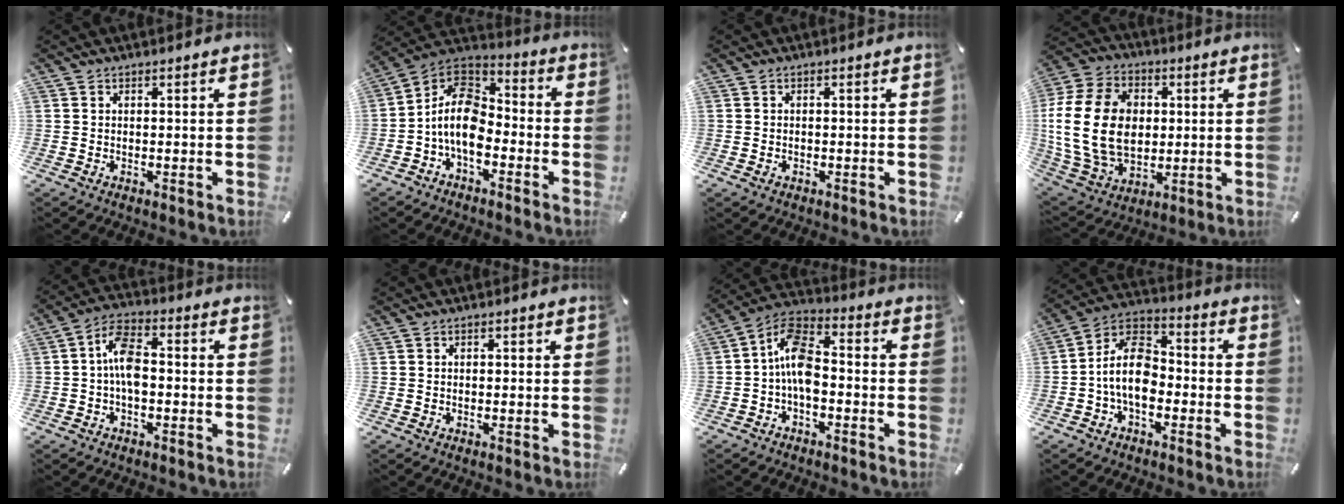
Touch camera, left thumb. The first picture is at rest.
{"total": 12.2, "force": [-4.7, 7.8, 8.2], "torque": [-0.181, 0.015, -0.094]}
{"total": 0.9, "force": [-0.4, 0.7, 0.5], "torque": [-0.010, 0.001, -0.008]}
{"total": 20.7, "force": [1.1, 15.5, 13.7], "torque": [-0.292, 0.005, 0.017]}
{"total": 8.1, "force": [-1.2, 4.4, 6.7], "torque": [-0.135, 0.017, -0.023]}
{"total": 0.6, "force": [-0.1, 0.6, 0.3], "torque": [-0.004, 0.004, -0.003]}
{"total": 10.0, "force": [-2.3, 6.1, 7.7], "torque": [-0.162, 0.011, -0.040]}
{"total": 12.0, "force": [-3.4, 7.6, 8.6], "torque": [-0.189, 0.017, -0.066]}